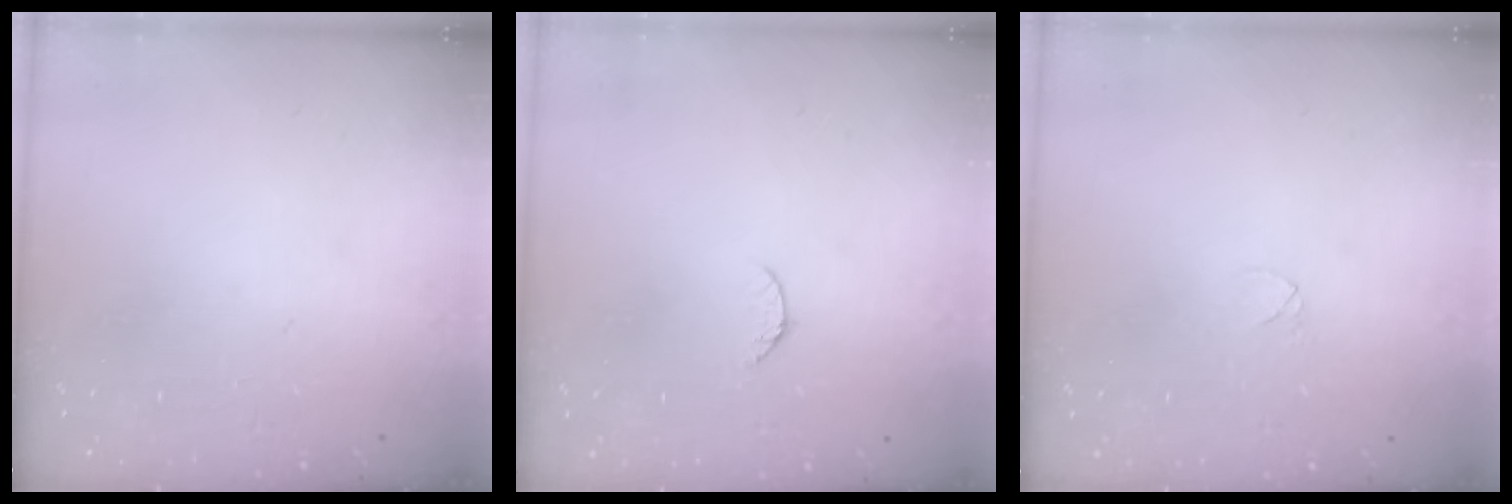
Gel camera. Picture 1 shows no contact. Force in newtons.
{"total": 5.5, "press": 5.4, "slide": 0.6}
{"total": 3.5, "press": 3.5, "slide": 0.2}